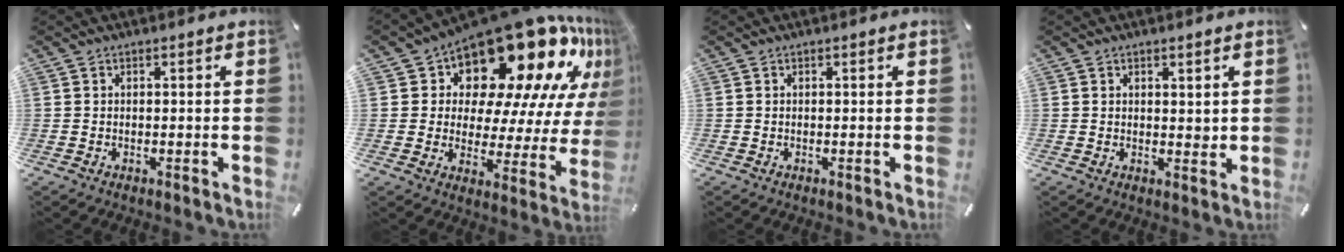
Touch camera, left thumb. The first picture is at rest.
{"total": 22.2, "force": [16.6, 9.7, 11.2], "torque": [-0.152, -0.142, 0.278]}
{"total": 0.0}
{"total": 1.8, "force": [1.0, 1.1, 0.9], "torque": [-0.003, -0.004, 0.015]}